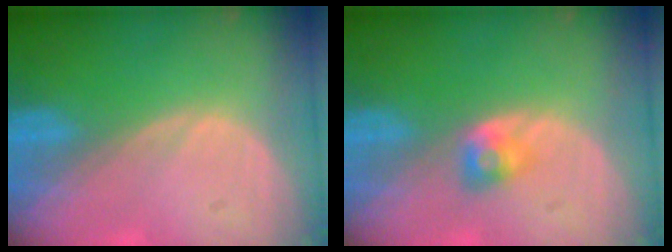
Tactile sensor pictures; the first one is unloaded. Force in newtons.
{"total": 2.7, "press": 2.4, "slide": 1.3}